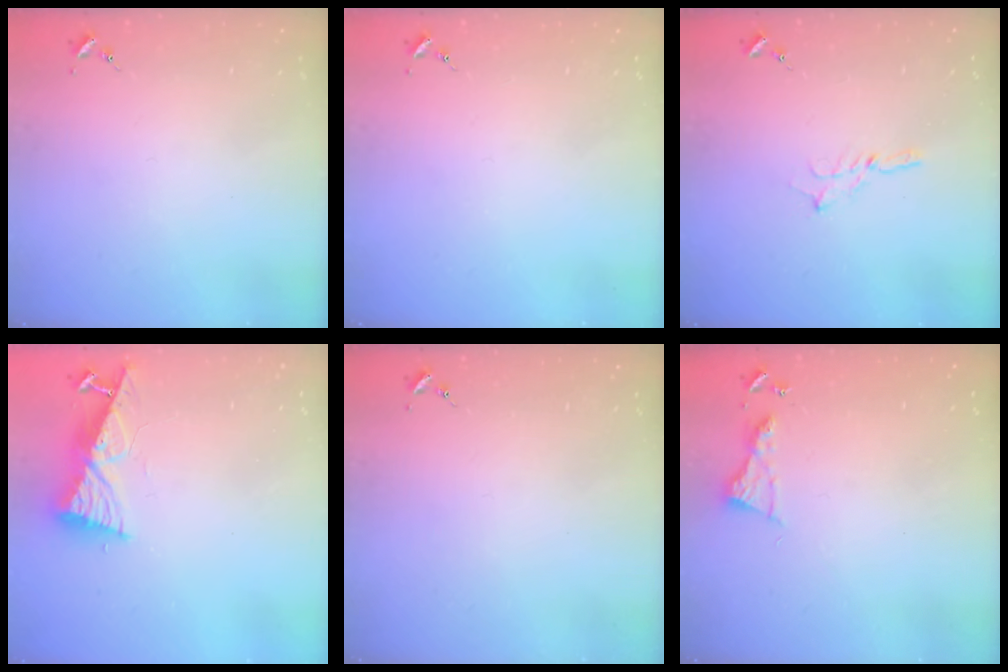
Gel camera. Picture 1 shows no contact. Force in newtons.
{"total": 0.0}
{"total": 1.6, "press": 1.6, "slide": 0.1}
{"total": 10.3, "press": 10.3, "slide": 1.0}
{"total": 0.0}
{"total": 6.4, "press": 6.3, "slide": 0.7}